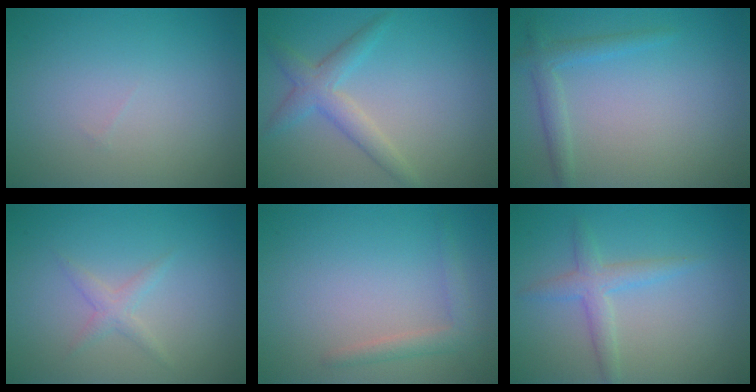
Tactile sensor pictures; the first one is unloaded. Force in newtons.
{"total": 2.9, "press": 2.9, "slide": 0.2}
{"total": 1.2, "press": 1.2, "slide": 0.1}
{"total": 1.3, "press": 1.3, "slide": 0.1}
{"total": 1.8, "press": 1.8, "slide": 0.2}
{"total": 2.4, "press": 2.4, "slide": 0.1}